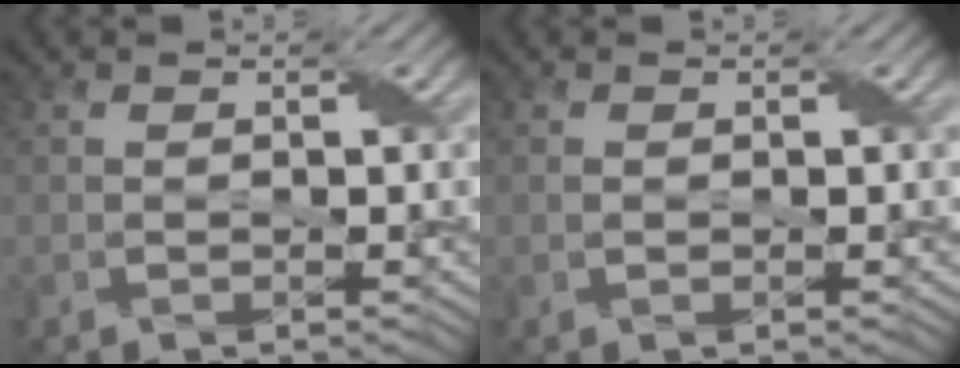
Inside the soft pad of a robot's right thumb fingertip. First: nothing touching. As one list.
[{"total": 0.8, "force": [0.0, 0.5, 0.6], "torque": [-0.013, 0.001, 0.000]}]